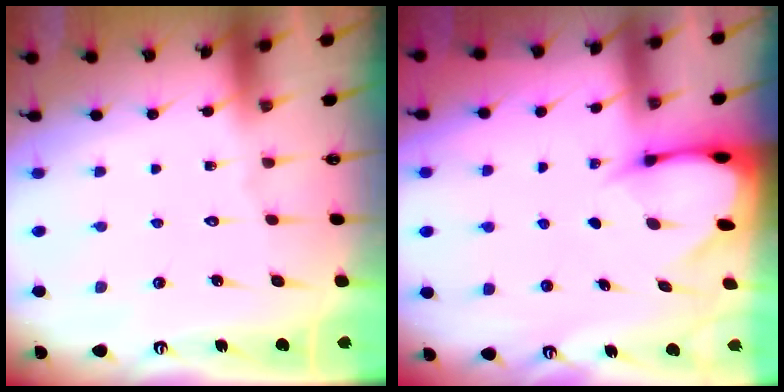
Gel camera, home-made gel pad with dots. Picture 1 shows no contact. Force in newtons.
{"total": 3.7, "press": 3.6, "slide": 0.5}